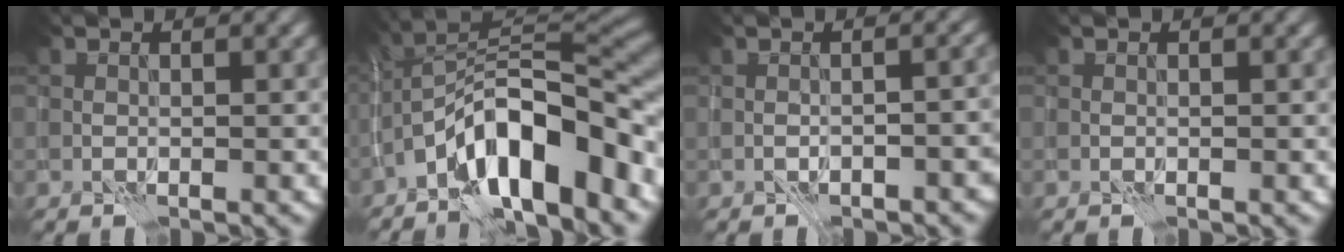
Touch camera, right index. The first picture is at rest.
{"total": 12.0, "force": [-5.6, 4.3, 9.7], "torque": [-0.150, 0.021, -0.108]}
{"total": 3.7, "force": [-2.2, 1.5, 2.6], "torque": [-0.032, 0.010, -0.024]}
{"total": 0.0}